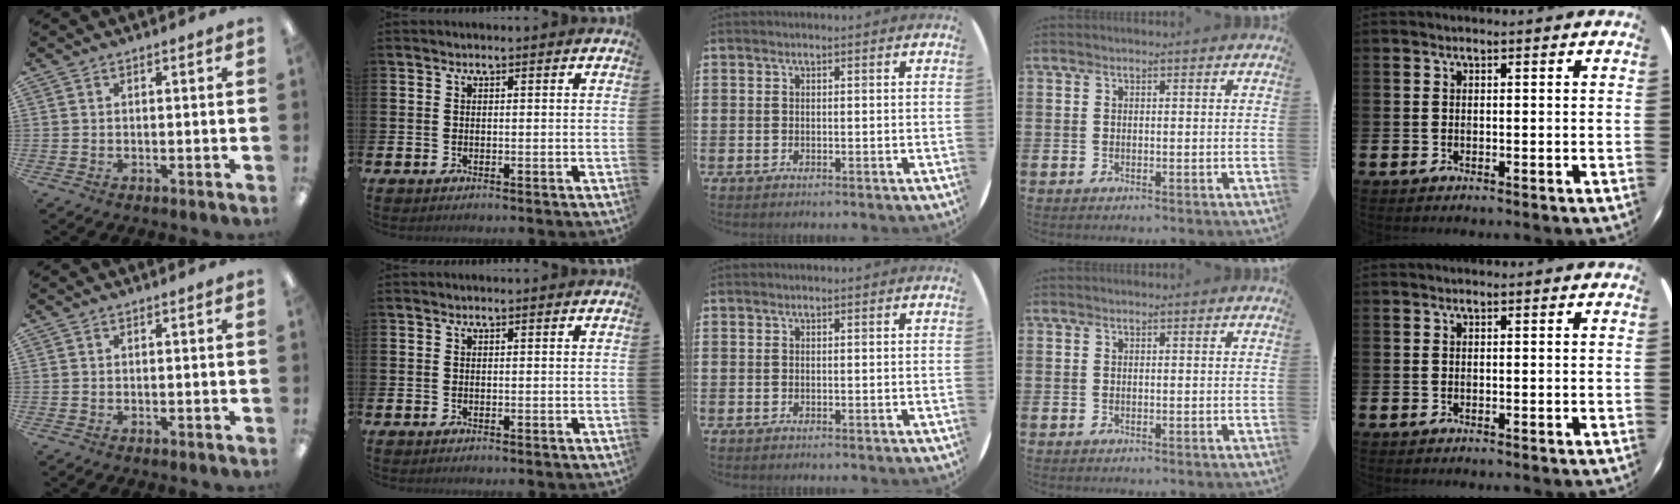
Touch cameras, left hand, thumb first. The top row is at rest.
{}